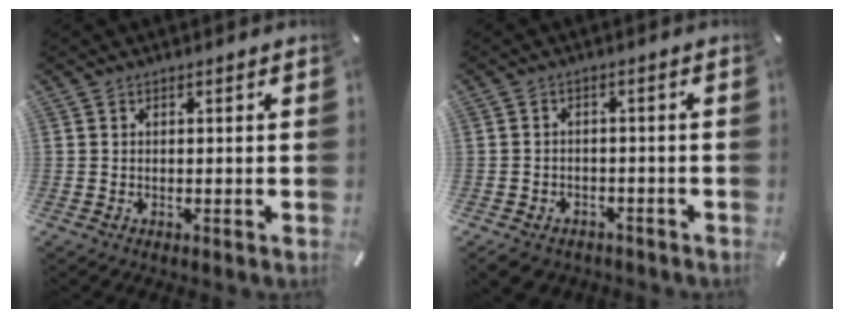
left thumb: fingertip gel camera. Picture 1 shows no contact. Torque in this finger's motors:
{"motor_torque": [0.75, 1.95, 0.27, 0.29, 0.13]}